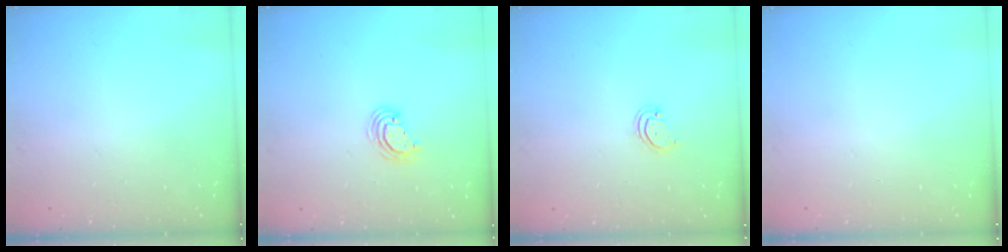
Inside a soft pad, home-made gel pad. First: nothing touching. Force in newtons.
{"total": 4.4, "press": 4.4, "slide": 0.2}
{"total": 3.0, "press": 3.0, "slide": 0.2}
{"total": 0.0}